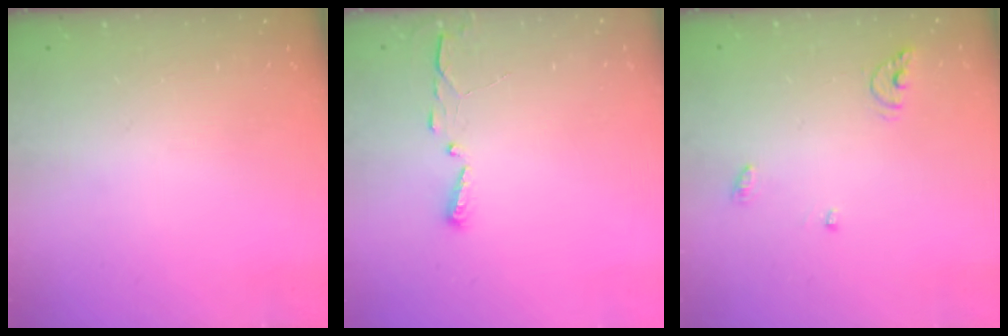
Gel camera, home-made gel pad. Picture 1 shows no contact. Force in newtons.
{"total": 3.1, "press": 3.1, "slide": 0.3}
{"total": 5.7, "press": 5.7, "slide": 0.5}